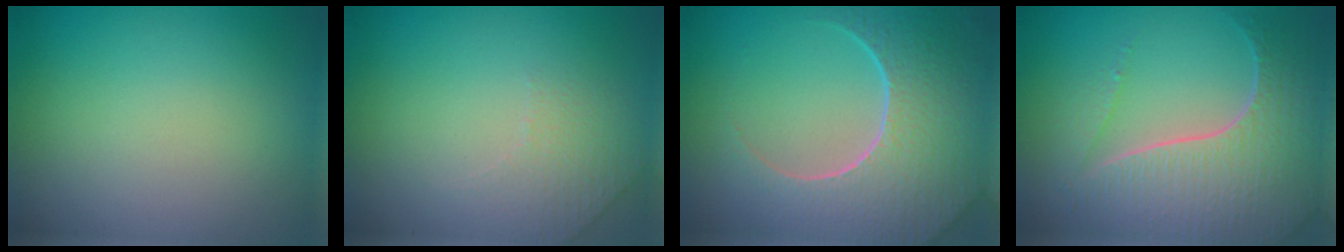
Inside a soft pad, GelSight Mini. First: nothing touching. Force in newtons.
{"total": 1.5, "press": 1.0, "slide": 1.1}
{"total": 9.0, "press": 6.3, "slide": 6.5}
{"total": 7.4, "press": 5.5, "slide": 5.0}